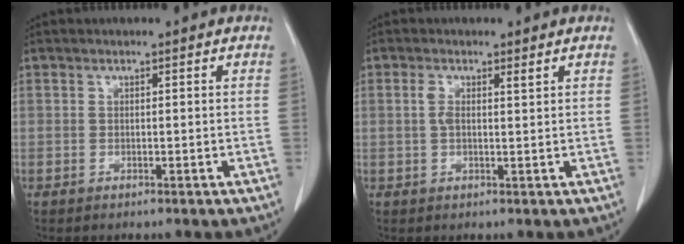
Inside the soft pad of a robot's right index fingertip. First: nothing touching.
{"total": 2.7, "force": [1.1, 0.8, 2.3], "torque": [-0.050, 0.006, 0.022]}